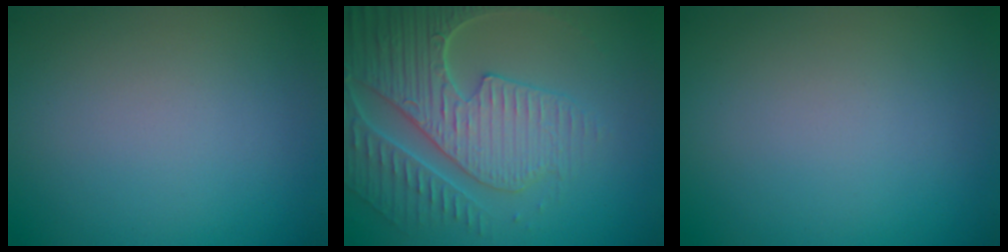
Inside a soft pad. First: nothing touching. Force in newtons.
{"total": 7.3, "press": 5.8, "slide": 4.5}
{"total": 0.0}